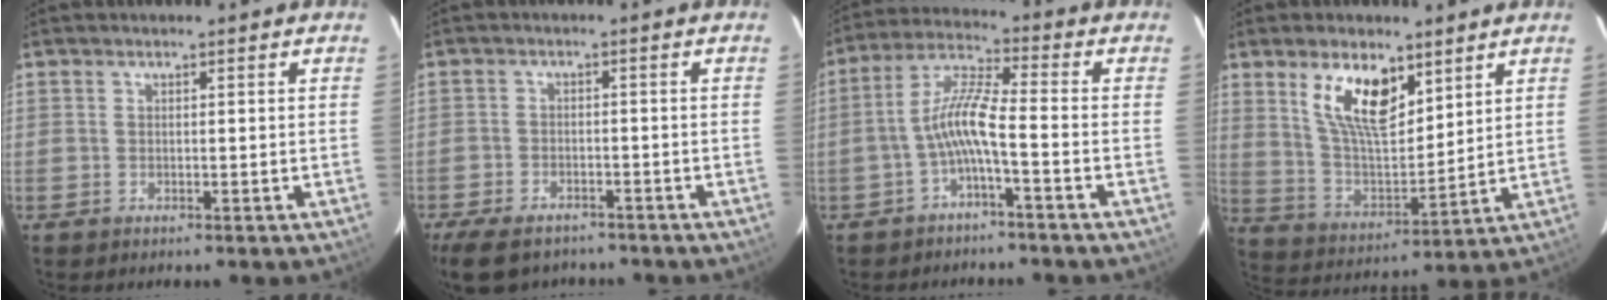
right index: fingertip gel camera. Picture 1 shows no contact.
{"total": 11.1, "force": [-8.4, 5.3, 4.8], "torque": [-0.122, -0.014, -0.136]}
{"total": 7.2, "force": [-2.8, 0.4, 6.6], "torque": [-0.152, 0.017, -0.054]}
{"total": 13.3, "force": [7.4, 5.6, 9.6], "torque": [-0.179, 0.004, 0.151]}